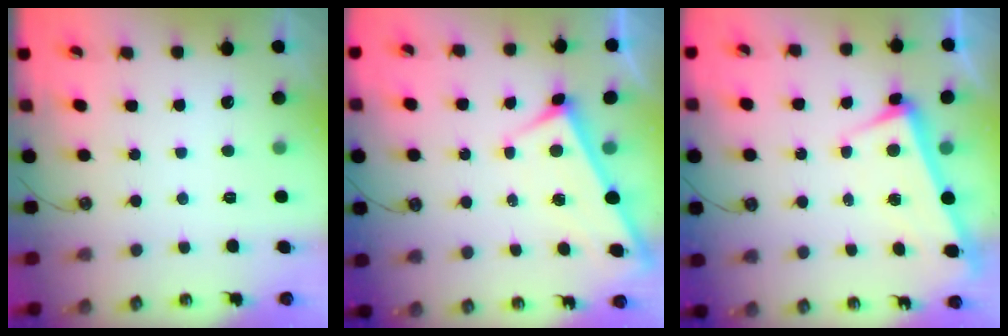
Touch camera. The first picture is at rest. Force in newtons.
{"total": 2.8, "press": 2.8, "slide": 0.3}
{"total": 3.2, "press": 3.0, "slide": 0.9}